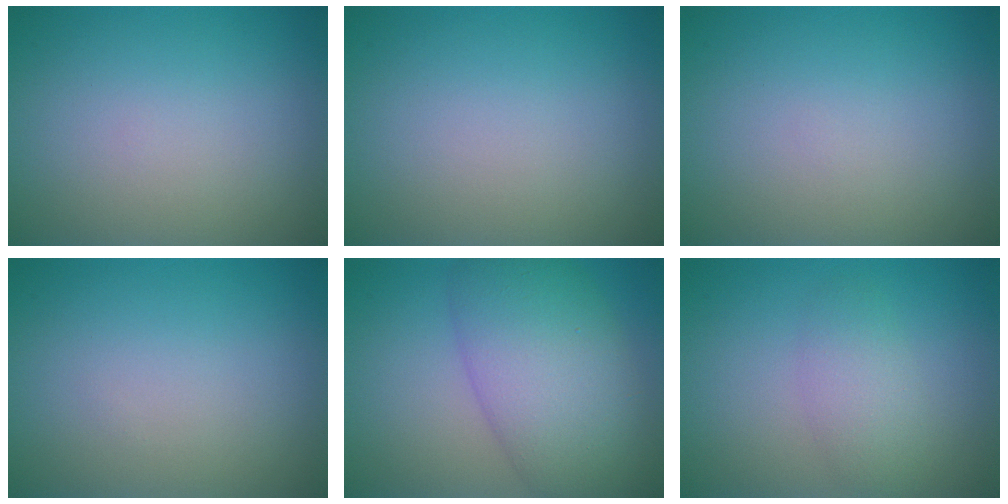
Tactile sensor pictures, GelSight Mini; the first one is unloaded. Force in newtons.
{"total": 0.0}
{"total": 0.0}
{"total": 0.0}
{"total": 8.9, "press": 8.9, "slide": 0.3}
{"total": 2.6, "press": 2.6, "slide": 0.2}